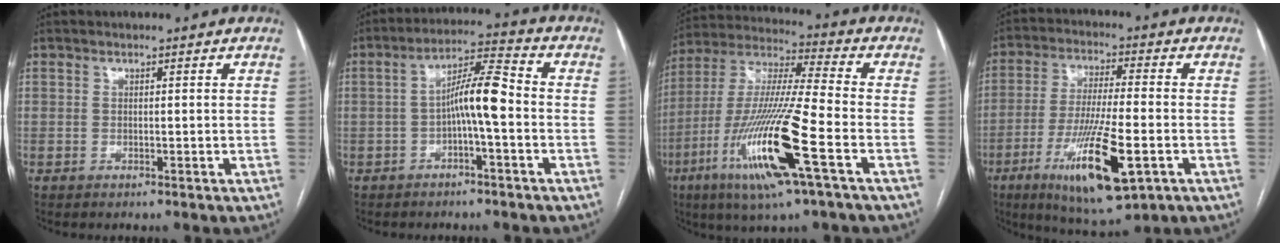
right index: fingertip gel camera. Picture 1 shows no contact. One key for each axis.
{"total": 7.4, "fx": -1.4, "fy": 0.7, "fz": 7.2, "tx": -0.127, "ty": 0.025, "tz": -0.026}
{"total": 19.4, "fx": -7.6, "fy": 0.8, "fz": 17.8, "tx": -0.383, "ty": -0.029, "tz": -0.144}
{"total": 15.1, "fx": -5.9, "fy": 2.3, "fz": 13.8, "tx": -0.260, "ty": -0.029, "tz": -0.094}